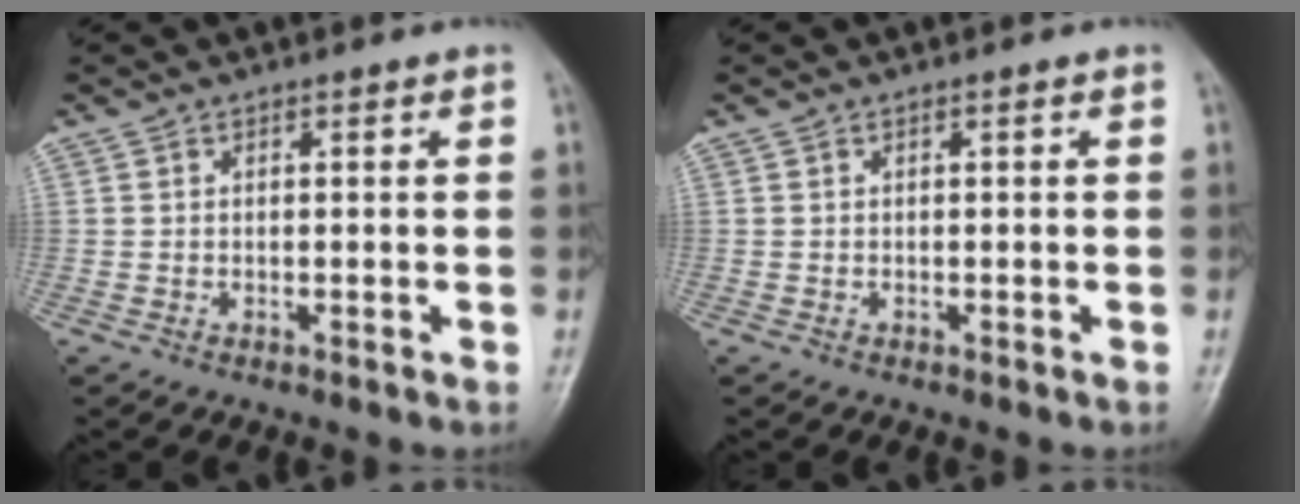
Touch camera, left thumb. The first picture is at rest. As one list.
[{"total": 0.0}]